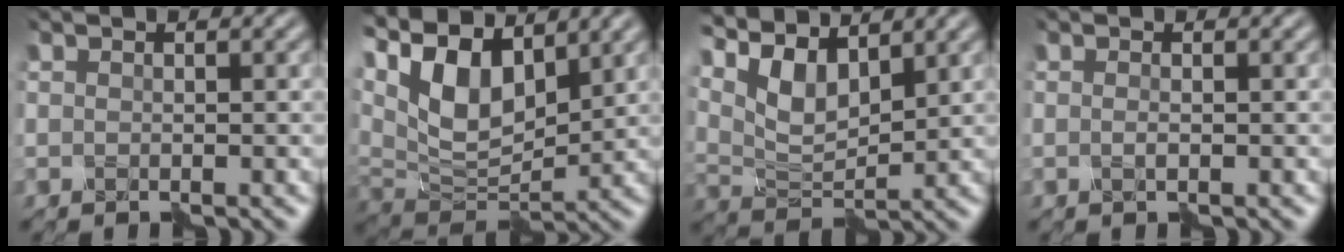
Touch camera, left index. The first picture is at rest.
{"total": 9.8, "force": [4.6, 4.7, 7.2], "torque": [-0.161, 0.019, 0.079]}
{"total": 5.3, "force": [3.2, 2.2, 3.7], "torque": [-0.079, 0.002, 0.058]}
{"total": 0.8, "force": [-0.4, 0.1, 0.7], "torque": [-0.015, 0.000, -0.007]}